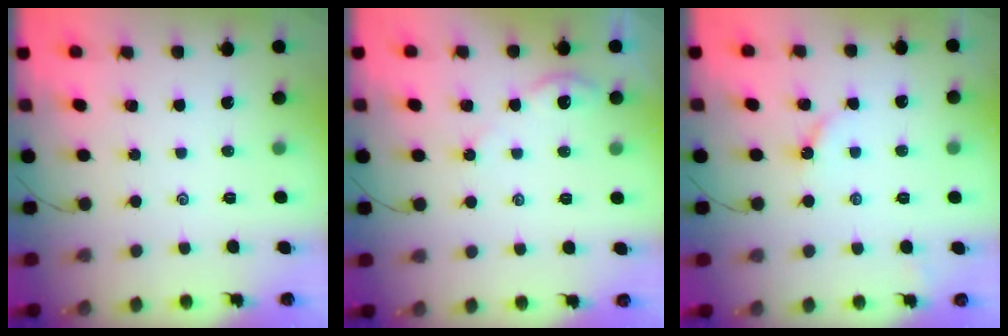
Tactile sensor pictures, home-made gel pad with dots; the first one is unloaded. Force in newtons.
{"total": 2.9, "press": 2.9, "slide": 0.3}
{"total": 2.8, "press": 2.8, "slide": 0.3}